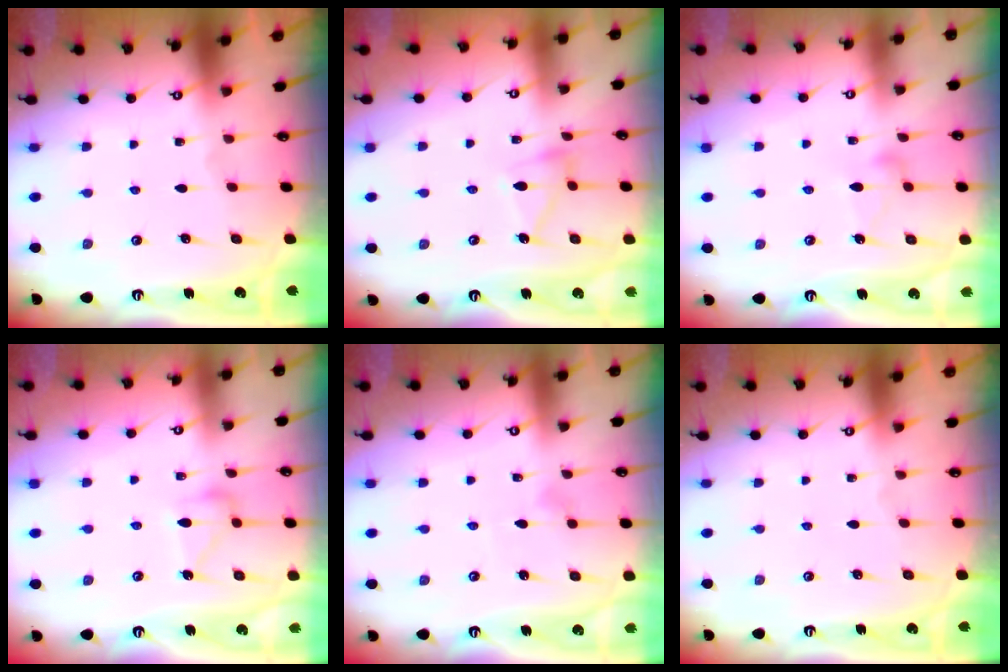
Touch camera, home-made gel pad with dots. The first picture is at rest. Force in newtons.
{"total": 9.2, "press": 9.2, "slide": 0.6}
{"total": 9.1, "press": 9.1, "slide": 0.4}
{"total": 11.9, "press": 11.9, "slide": 0.4}
{"total": 3.9, "press": 3.8, "slide": 0.3}
{"total": 0.0}